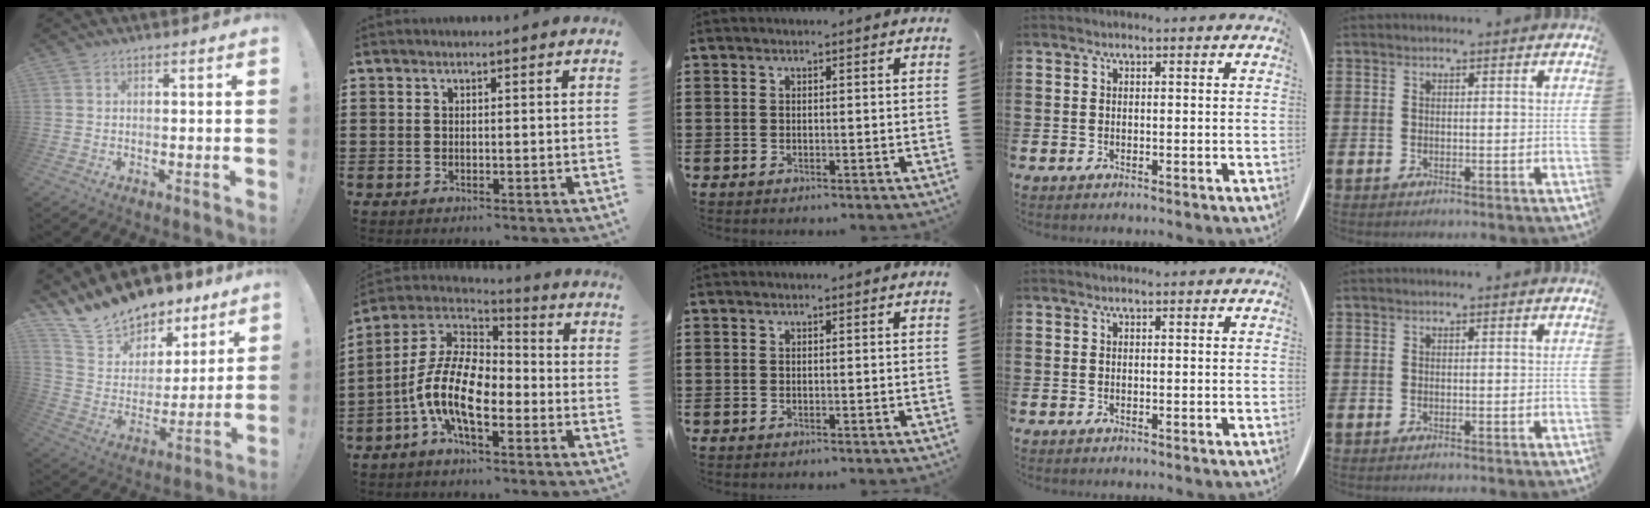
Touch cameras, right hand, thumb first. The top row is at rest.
{"thumb": {"total": 15.3, "force": [13.5, 6.6, 2.5], "torque": [-0.067, -0.110, 0.254]}, "index": {"total": 12.6, "force": [-4.1, 5.7, 10.4], "torque": [-0.254, -0.013, -0.088]}}